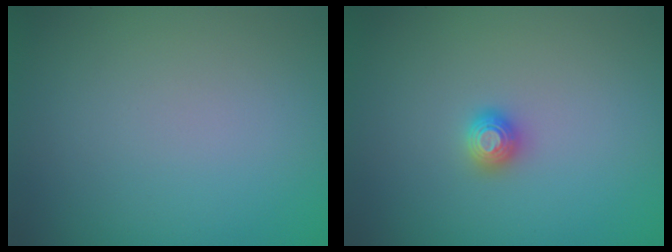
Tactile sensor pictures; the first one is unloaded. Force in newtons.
{"total": 1.2, "press": 1.2, "slide": 0.1}